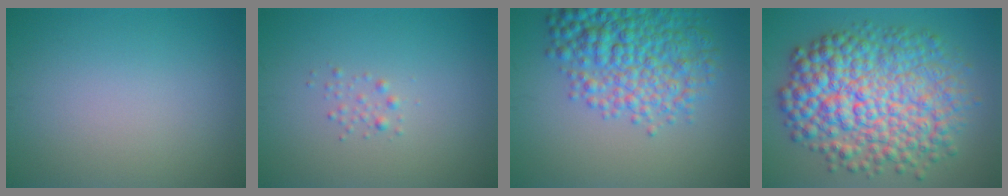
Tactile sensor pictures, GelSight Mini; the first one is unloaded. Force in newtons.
{"total": 0.8, "press": 0.8, "slide": 0.1}
{"total": 7.2, "press": 7.2, "slide": 0.2}
{"total": 11.5, "press": 11.5, "slide": 0.1}